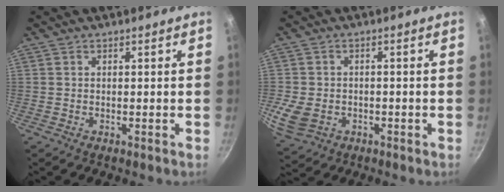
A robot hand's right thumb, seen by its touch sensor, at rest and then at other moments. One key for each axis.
{"total": 7.3, "fx": -1.7, "fy": 5.7, "fz": 4.2, "tx": -0.084, "ty": 0.003, "tz": -0.023}